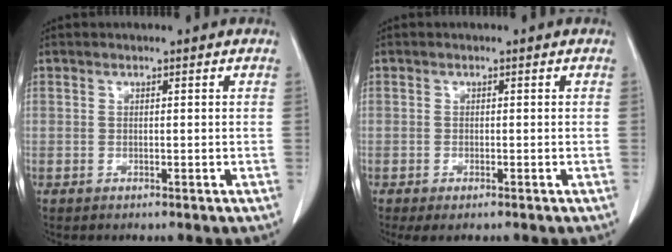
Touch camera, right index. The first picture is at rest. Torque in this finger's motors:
{"motor_torque": [0.34, -0.32, 0.05, 0.01]}